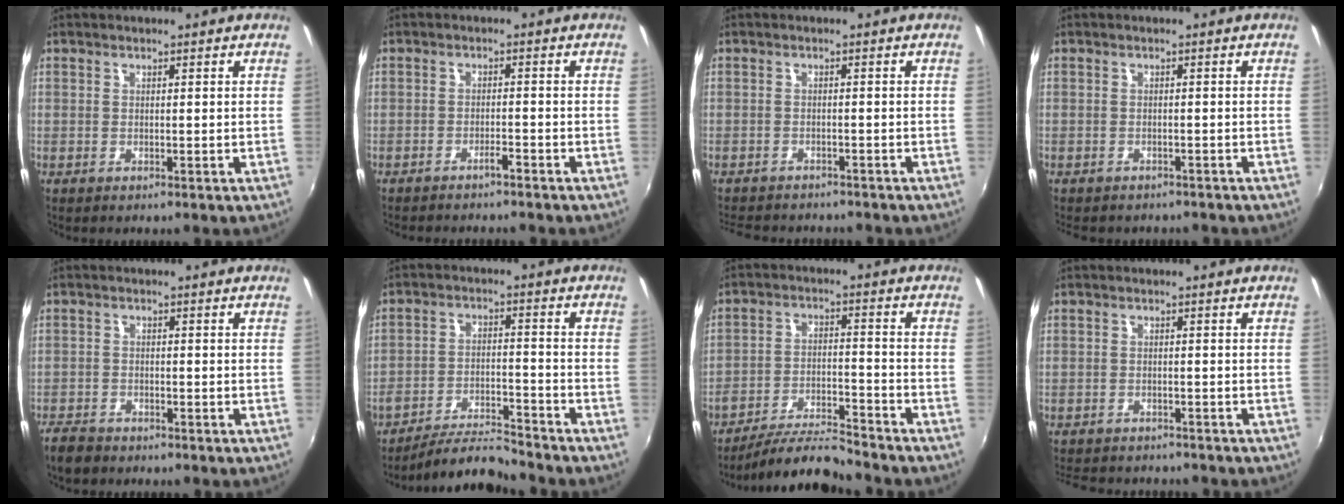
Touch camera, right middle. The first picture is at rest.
{"total": 2.2, "force": [-2.1, -0.1, 0.7], "torque": [-0.023, 0.000, -0.033]}
{"total": 8.3, "force": [-7.4, 2.3, 2.8], "torque": [-0.070, -0.015, -0.110]}
{"total": 4.1, "force": [-3.6, 1.4, 1.3], "torque": [-0.034, -0.015, -0.047]}
{"total": 4.7, "force": [-4.0, 2.0, 1.5], "torque": [-0.052, -0.007, -0.074]}
{"total": 8.4, "force": [-8.1, 0.3, 2.0], "torque": [-0.051, 0.005, -0.141]}
{"total": 10.0, "force": [-9.5, 0.5, 3.2], "torque": [-0.072, -0.003, -0.167]}
{"total": 8.9, "force": [-8.0, 2.6, 3.0], "torque": [-0.076, -0.014, -0.117]}